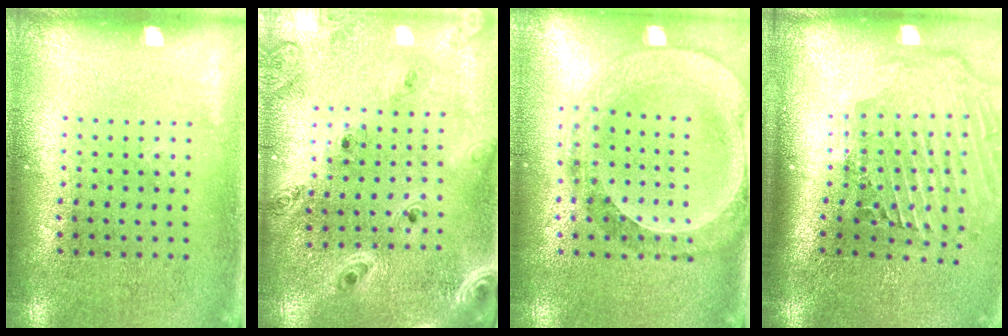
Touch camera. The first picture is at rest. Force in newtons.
{"total": 1.6, "press": 1.6, "slide": 0.3}
{"total": 1.5, "press": 1.5, "slide": 0.3}
{"total": 2.9, "press": 2.1, "slide": 2.0}